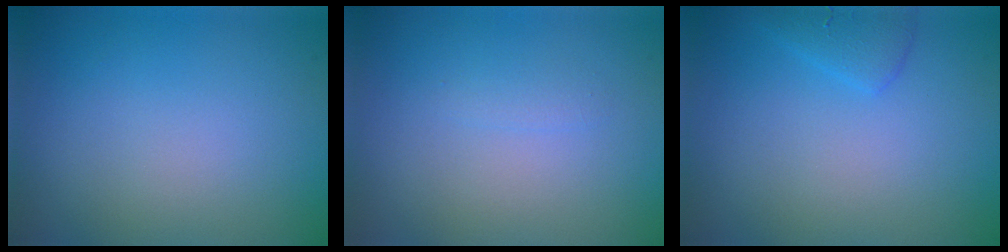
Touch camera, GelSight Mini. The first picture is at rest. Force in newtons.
{"total": 0.7, "press": 0.7, "slide": 0.0}
{"total": 1.4, "press": 1.4, "slide": 0.1}